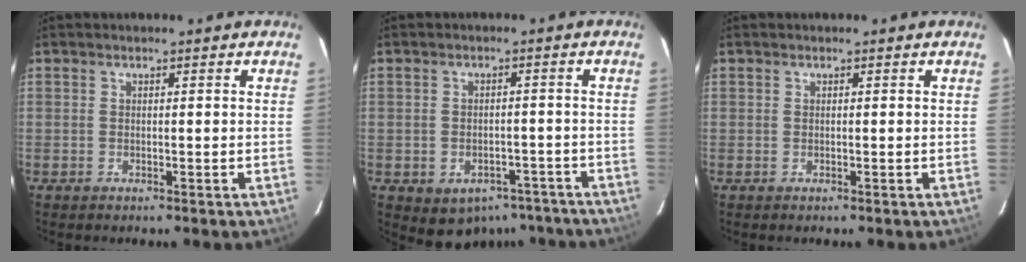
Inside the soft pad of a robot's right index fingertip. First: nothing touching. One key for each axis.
{"total": 10.2, "fx": -7.1, "fy": 6.5, "fz": 3.3, "tx": -0.064, "ty": 0.021, "tz": -0.065}
{"total": 0.0}